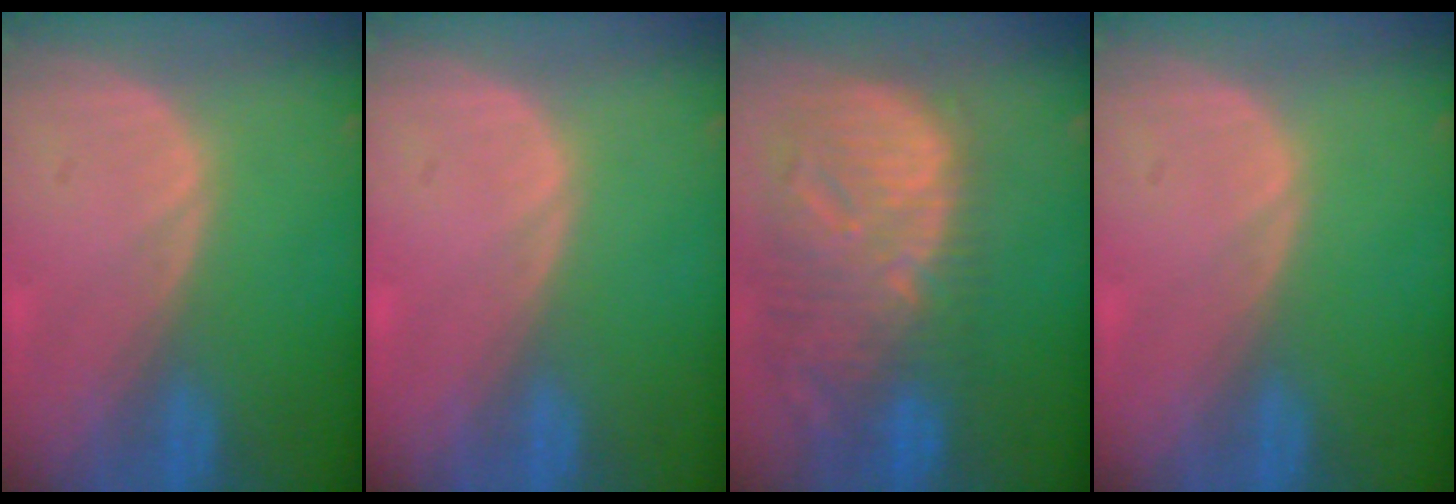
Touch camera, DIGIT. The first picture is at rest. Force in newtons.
{"total": 0.0}
{"total": 13.0, "press": 11.3, "slide": 6.4}
{"total": 0.0}